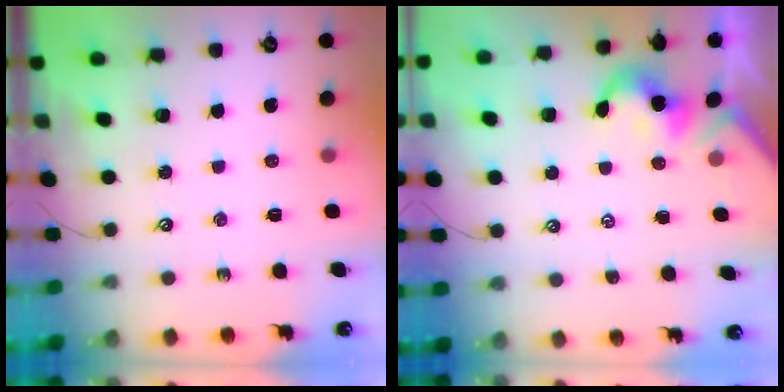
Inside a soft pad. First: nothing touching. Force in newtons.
{"total": 2.1, "press": 2.0, "slide": 0.5}